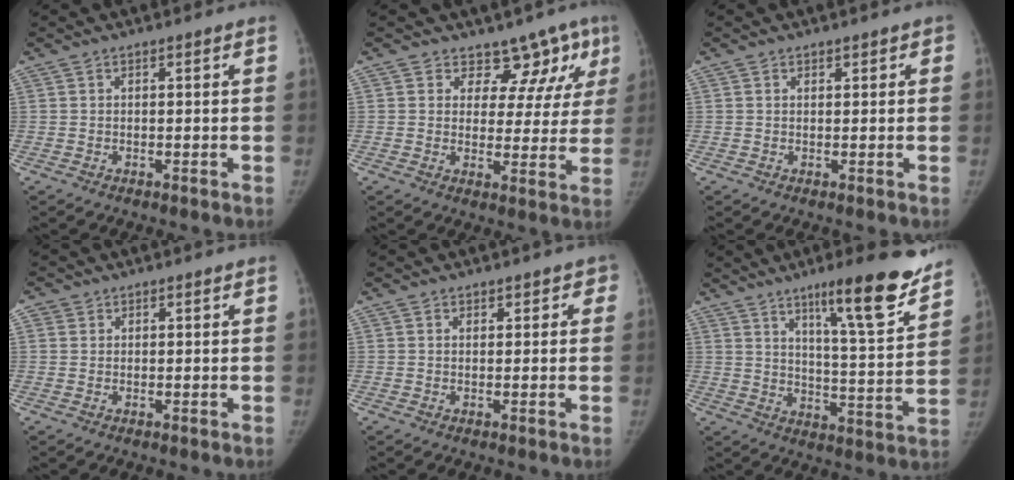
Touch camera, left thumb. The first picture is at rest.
{"total": 9.8, "force": [7.2, 6.2, 2.4], "torque": [0.021, -0.034, 0.076]}
{"total": 1.0, "force": [0.6, 0.8, 0.3], "torque": [0.008, -0.003, 0.006]}
{"total": 1.5, "force": [0.7, 1.3, 0.2], "torque": [0.007, -0.002, 0.007]}
{"total": 2.0, "force": [1.1, 1.5, 0.7], "torque": [0.019, -0.002, 0.009]}
{"total": 17.5, "force": [11.9, 2.4, 12.6], "torque": [-0.156, -0.071, 0.180]}